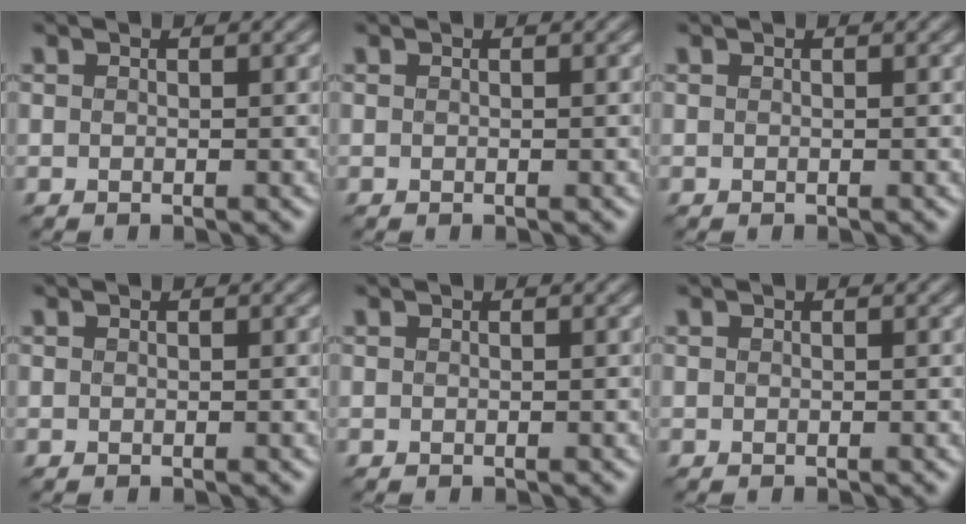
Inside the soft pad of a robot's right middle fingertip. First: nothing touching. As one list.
[{"total": 0.0}, {"total": 0.0}, {"total": 0.0}, {"total": 0.0}, {"total": 0.0}]